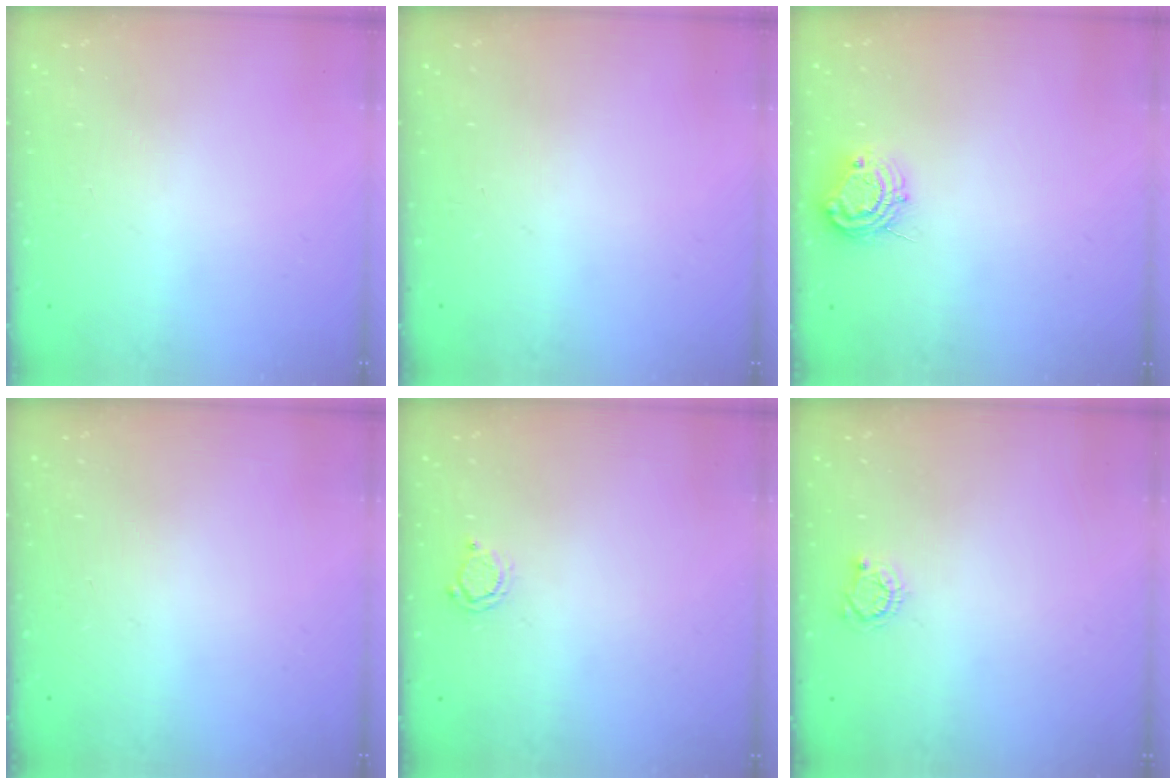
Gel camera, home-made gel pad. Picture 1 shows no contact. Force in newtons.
{"total": 0.0}
{"total": 8.8, "press": 8.8, "slide": 0.5}
{"total": 0.0}
{"total": 2.2, "press": 2.1, "slide": 0.3}
{"total": 3.8, "press": 3.7, "slide": 0.4}